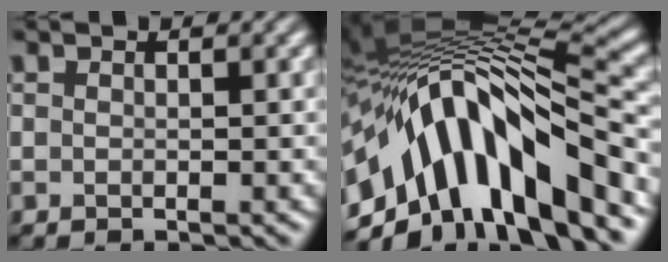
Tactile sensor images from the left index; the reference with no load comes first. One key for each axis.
{"total": 14.0, "fx": -4.7, "fy": 5.7, "fz": 11.8, "tx": -0.194, "ty": 0.017, "tz": -0.072}